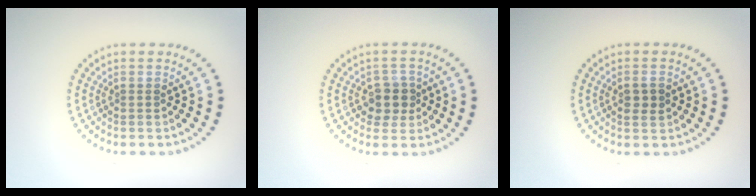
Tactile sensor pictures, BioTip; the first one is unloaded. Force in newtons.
{"total": 2.6, "press": 2.4, "slide": 1.0}
{"total": 1.8, "press": 1.8, "slide": 0.2}